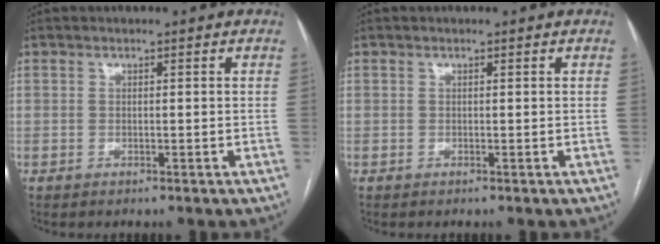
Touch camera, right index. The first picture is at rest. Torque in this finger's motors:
{"motor_torque": [-0.05, 0.03, -0.02, 0.00]}